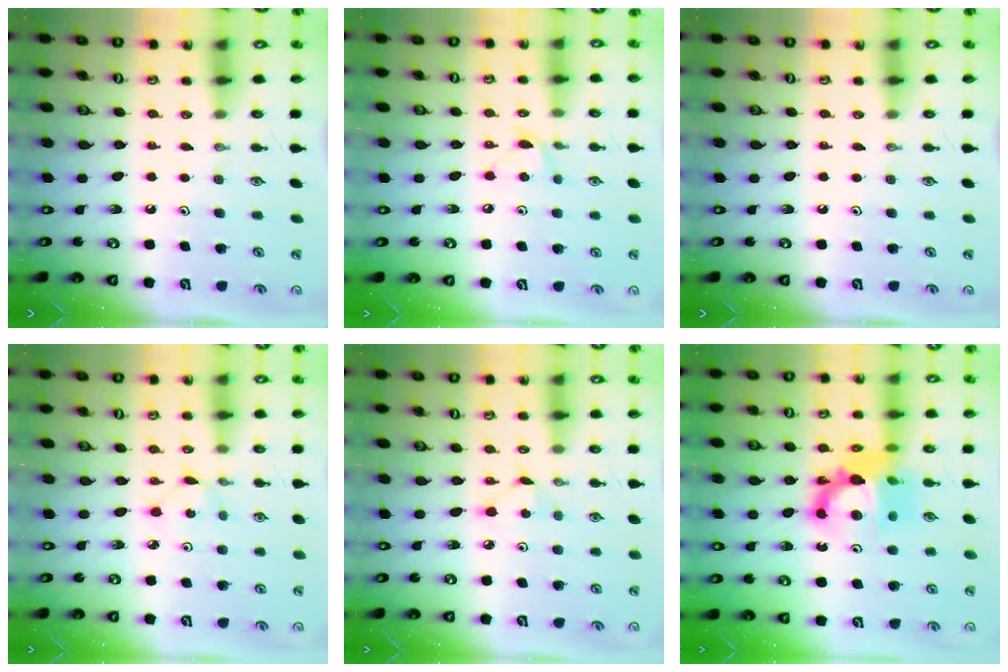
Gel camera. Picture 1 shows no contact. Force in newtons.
{"total": 4.9, "press": 4.8, "slide": 0.7}
{"total": 0.0}
{"total": 1.0, "press": 1.0, "slide": 0.1}
{"total": 3.8, "press": 3.7, "slide": 0.5}
{"total": 11.6, "press": 11.4, "slide": 2.3}